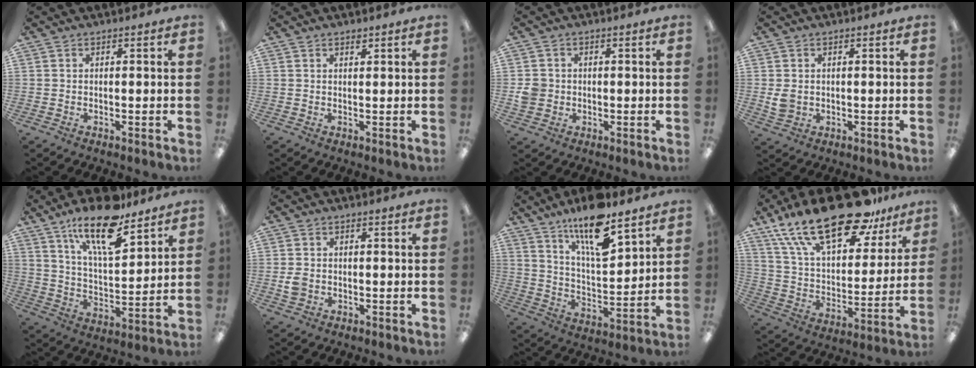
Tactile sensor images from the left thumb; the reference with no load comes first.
{"total": 1.2, "force": [1.0, 0.4, 0.5], "torque": [-0.003, -0.003, 0.017]}
{"total": 3.8, "force": [-0.2, 3.7, 0.9], "torque": [-0.012, 0.006, -0.003]}
{"total": 3.7, "force": [0.5, 3.1, 2.0], "torque": [-0.022, -0.001, 0.009]}
{"total": 18.5, "force": [12.8, 6.3, 11.8], "torque": [-0.196, -0.072, 0.214]}
{"total": 3.0, "force": [-0.4, 2.4, 1.7], "torque": [-0.023, 0.003, -0.008]}
{"total": 16.2, "force": [11.7, 4.6, 10.2], "torque": [-0.177, -0.065, 0.194]}
{"total": 26.4, "force": [18.1, 10.4, 16.1], "torque": [-0.279, -0.109, 0.309]}